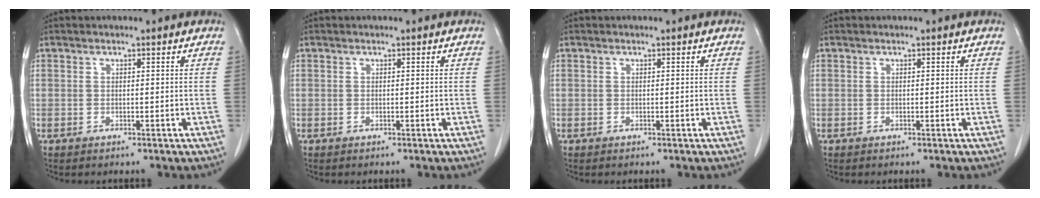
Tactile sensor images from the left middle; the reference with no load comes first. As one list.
[{"total": 0.0}, {"total": 0.0}, {"total": 0.0}]